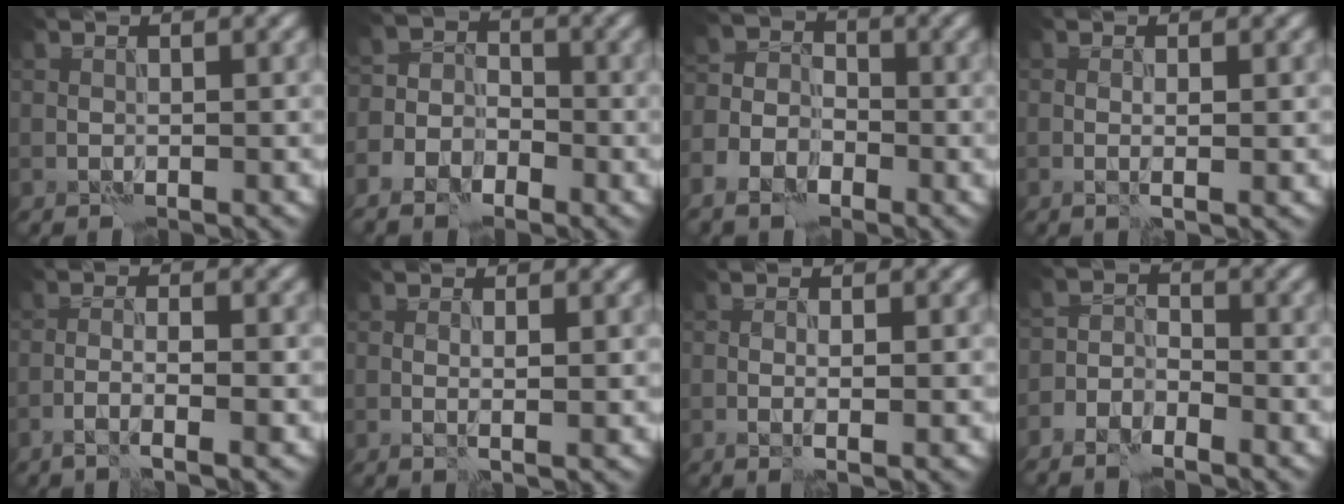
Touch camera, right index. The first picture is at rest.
{"total": 5.9, "force": [-3.8, 3.9, 2.2], "torque": [-0.010, -0.015, -0.064]}
{"total": 6.3, "force": [-4.1, 4.1, 2.5], "torque": [-0.023, -0.019, -0.065]}
{"total": 1.0, "force": [0.1, -0.1, 1.0], "torque": [-0.016, -0.002, 0.001]}
{"total": 2.8, "force": [-1.6, 0.2, 2.4], "torque": [-0.043, 0.002, -0.032]}
{"total": 1.3, "force": [0.3, 0.0, 1.3], "torque": [-0.020, -0.004, 0.006]}
{"total": 1.6, "force": [-0.1, 0.0, 1.6], "torque": [-0.026, -0.003, -0.001]}
{"total": 3.5, "force": [-2.8, 1.5, 1.6], "torque": [-0.017, 0.001, -0.060]}